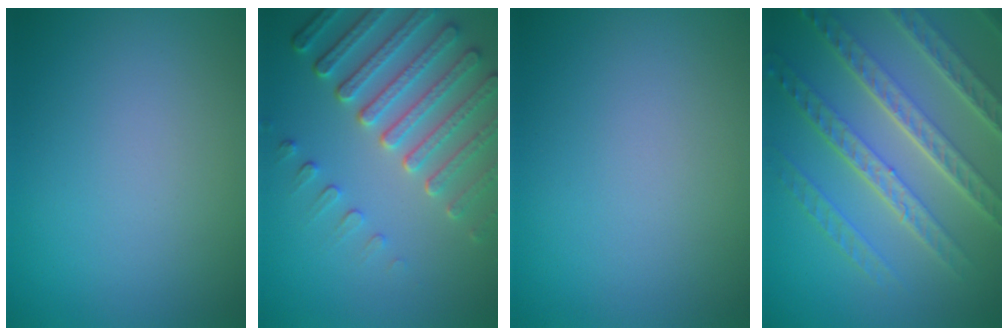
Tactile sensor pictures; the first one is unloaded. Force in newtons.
{"total": 6.4, "press": 5.2, "slide": 3.8}
{"total": 0.0}
{"total": 8.0, "press": 5.6, "slide": 5.8}